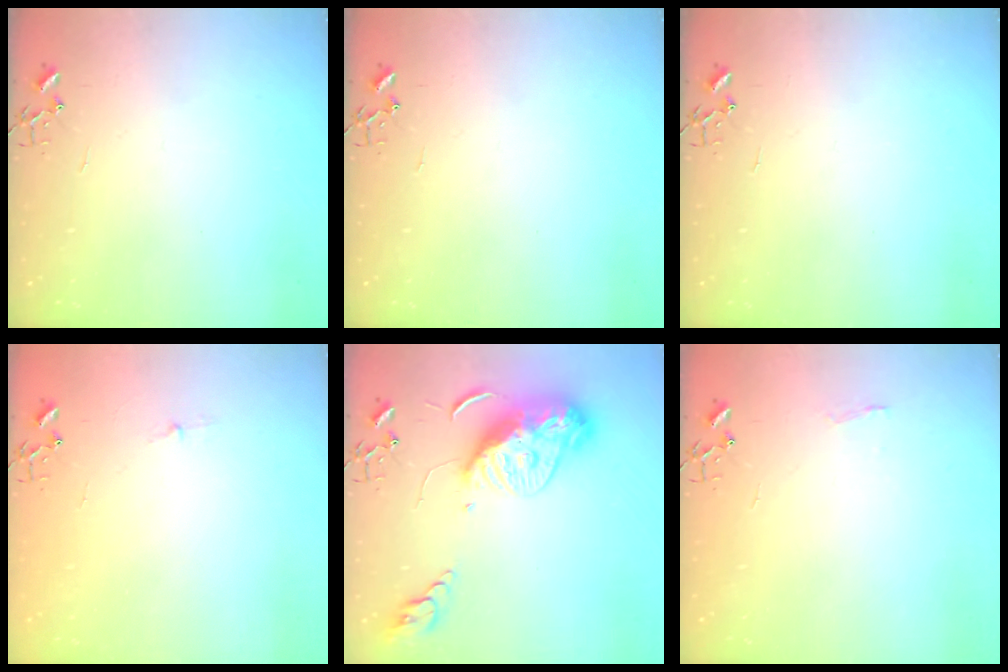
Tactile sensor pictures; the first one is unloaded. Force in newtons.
{"total": 0.0}
{"total": 0.0}
{"total": 2.6, "press": 2.5, "slide": 0.4}
{"total": 14.4, "press": 14.4, "slide": 1.3}
{"total": 4.8, "press": 4.8, "slide": 0.6}